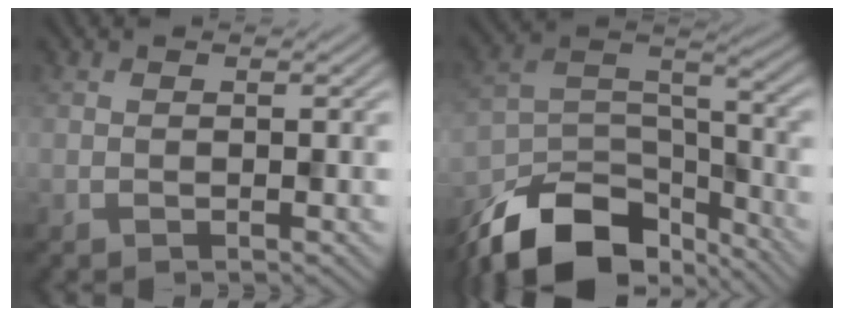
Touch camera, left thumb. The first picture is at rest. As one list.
[{"total": 14.9, "force": [-10.8, 6.9, 7.7], "torque": [-0.182, -0.021, -0.181]}]